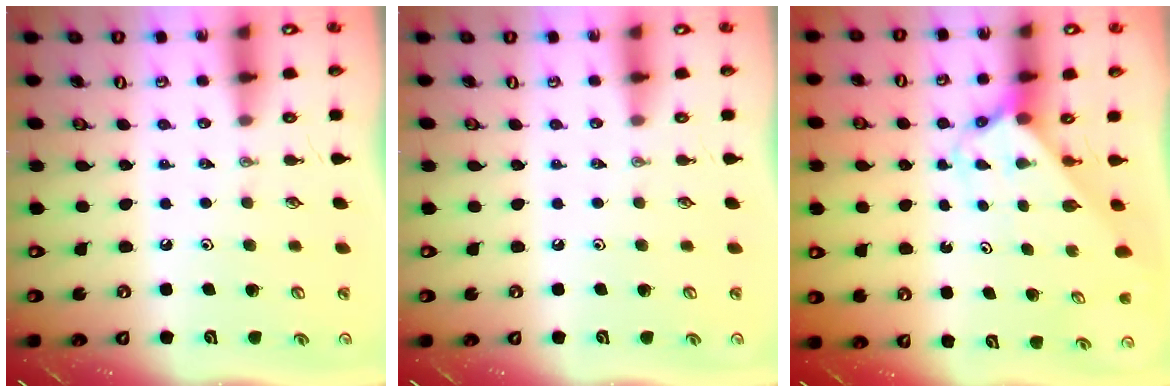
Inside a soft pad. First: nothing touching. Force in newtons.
{"total": 0.0}
{"total": 2.2, "press": 2.2, "slide": 0.1}